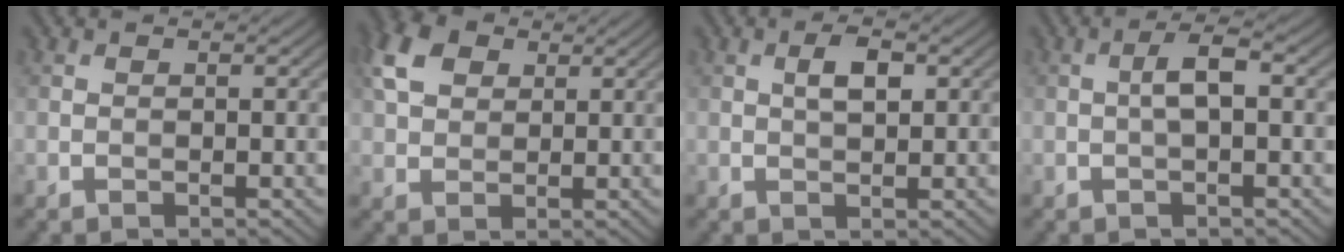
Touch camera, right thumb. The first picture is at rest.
{"total": 5.9, "force": [2.4, 4.2, 3.5], "torque": [-0.091, 0.013, 0.042]}
{"total": 2.9, "force": [0.7, 1.2, 2.5], "torque": [-0.048, 0.002, 0.012]}
{"total": 3.0, "force": [0.0, 0.7, 2.9], "torque": [-0.054, 0.011, -0.005]}